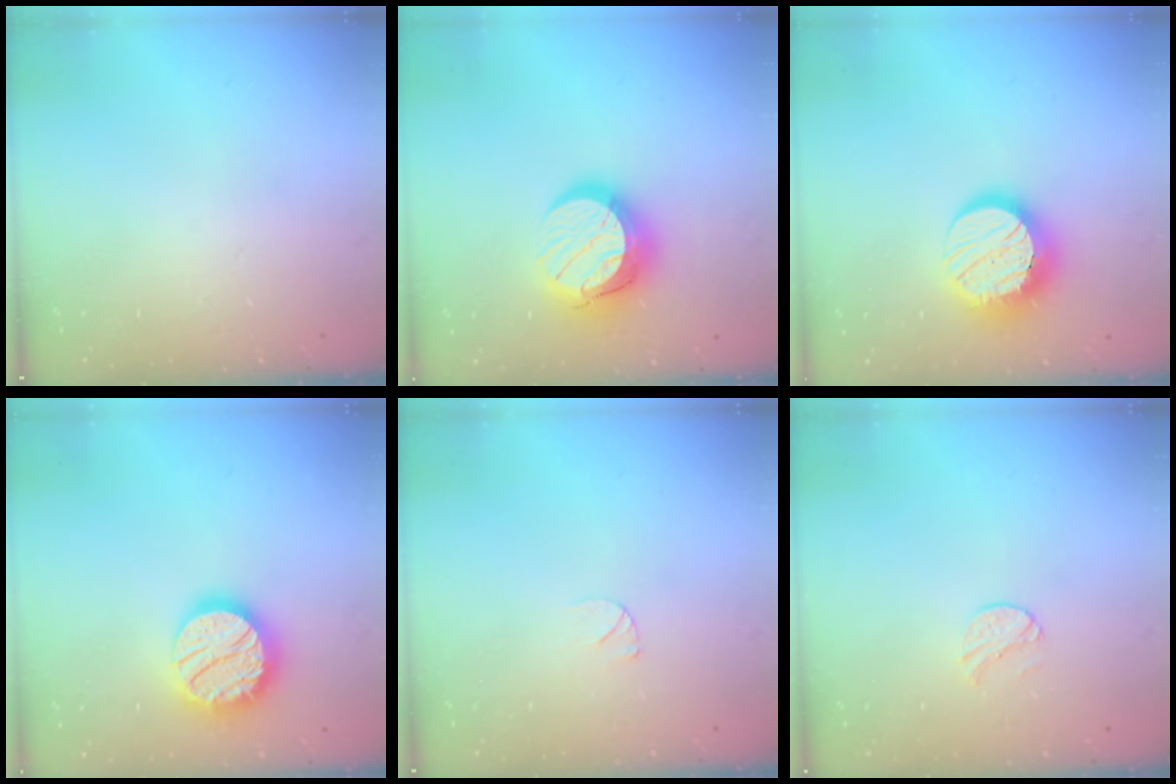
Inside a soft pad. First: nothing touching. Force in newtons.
{"total": 14.6, "press": 14.6, "slide": 1.2}
{"total": 15.2, "press": 15.1, "slide": 0.8}
{"total": 19.2, "press": 19.1, "slide": 1.3}
{"total": 3.8, "press": 3.8, "slide": 0.4}
{"total": 5.8, "press": 5.8, "slide": 0.6}